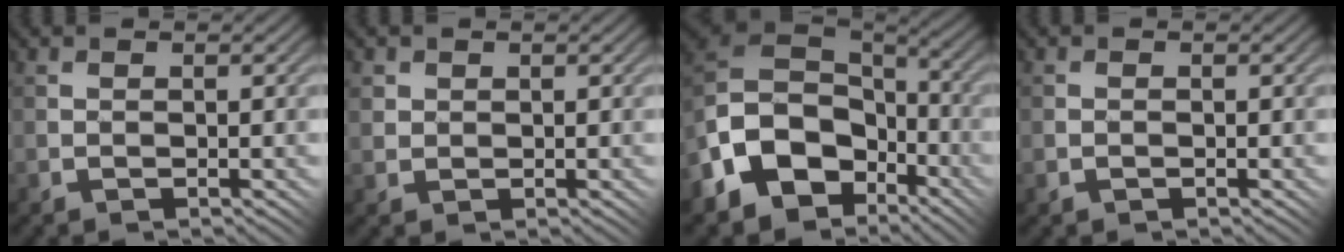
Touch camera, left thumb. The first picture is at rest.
{"total": 2.1, "force": [1.0, 1.8, 0.5], "torque": [-0.026, 0.007, 0.023]}
{"total": 14.5, "force": [-6.2, 10.7, 7.6], "torque": [-0.197, -0.020, -0.110]}
{"total": 0.8, "force": [-0.4, 0.6, 0.2], "torque": [0.000, 0.003, -0.006]}